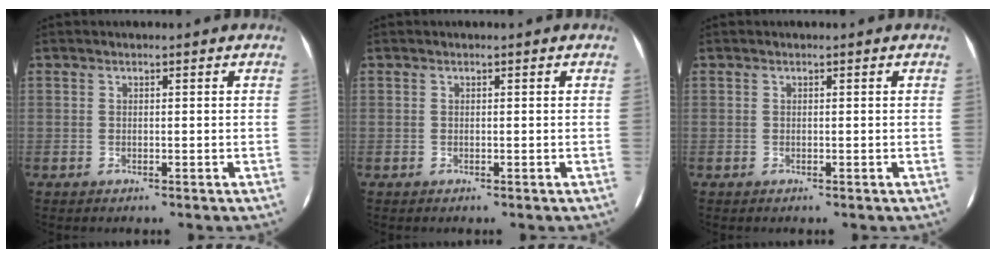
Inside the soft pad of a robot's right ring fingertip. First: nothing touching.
{"total": 0.0}
{"total": 0.0}